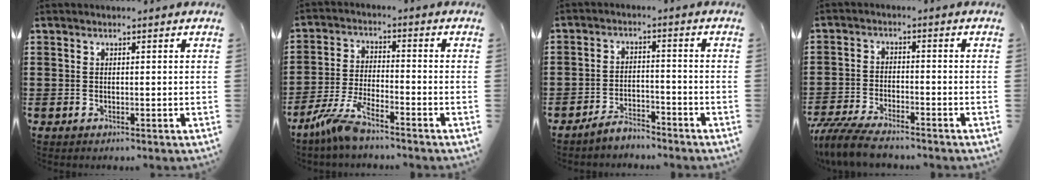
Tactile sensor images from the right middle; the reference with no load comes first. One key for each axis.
{"total": 6.2, "fx": -5.0, "fy": 0.6, "fz": 3.6, "tx": -0.093, "ty": -0.016, "tz": -0.099}
{"total": 3.7, "fx": -3.7, "fy": 0.6, "fz": 0.4, "tx": -0.011, "ty": 0.007, "tz": -0.074}
{"total": 5.7, "fx": -5.2, "fy": 0.7, "fz": 2.1, "tx": -0.060, "ty": -0.008, "tz": -0.105}